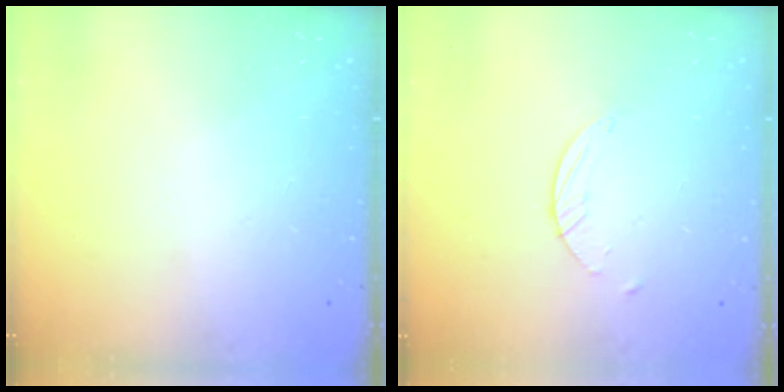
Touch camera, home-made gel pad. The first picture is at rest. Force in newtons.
{"total": 1.8, "press": 1.8, "slide": 0.1}